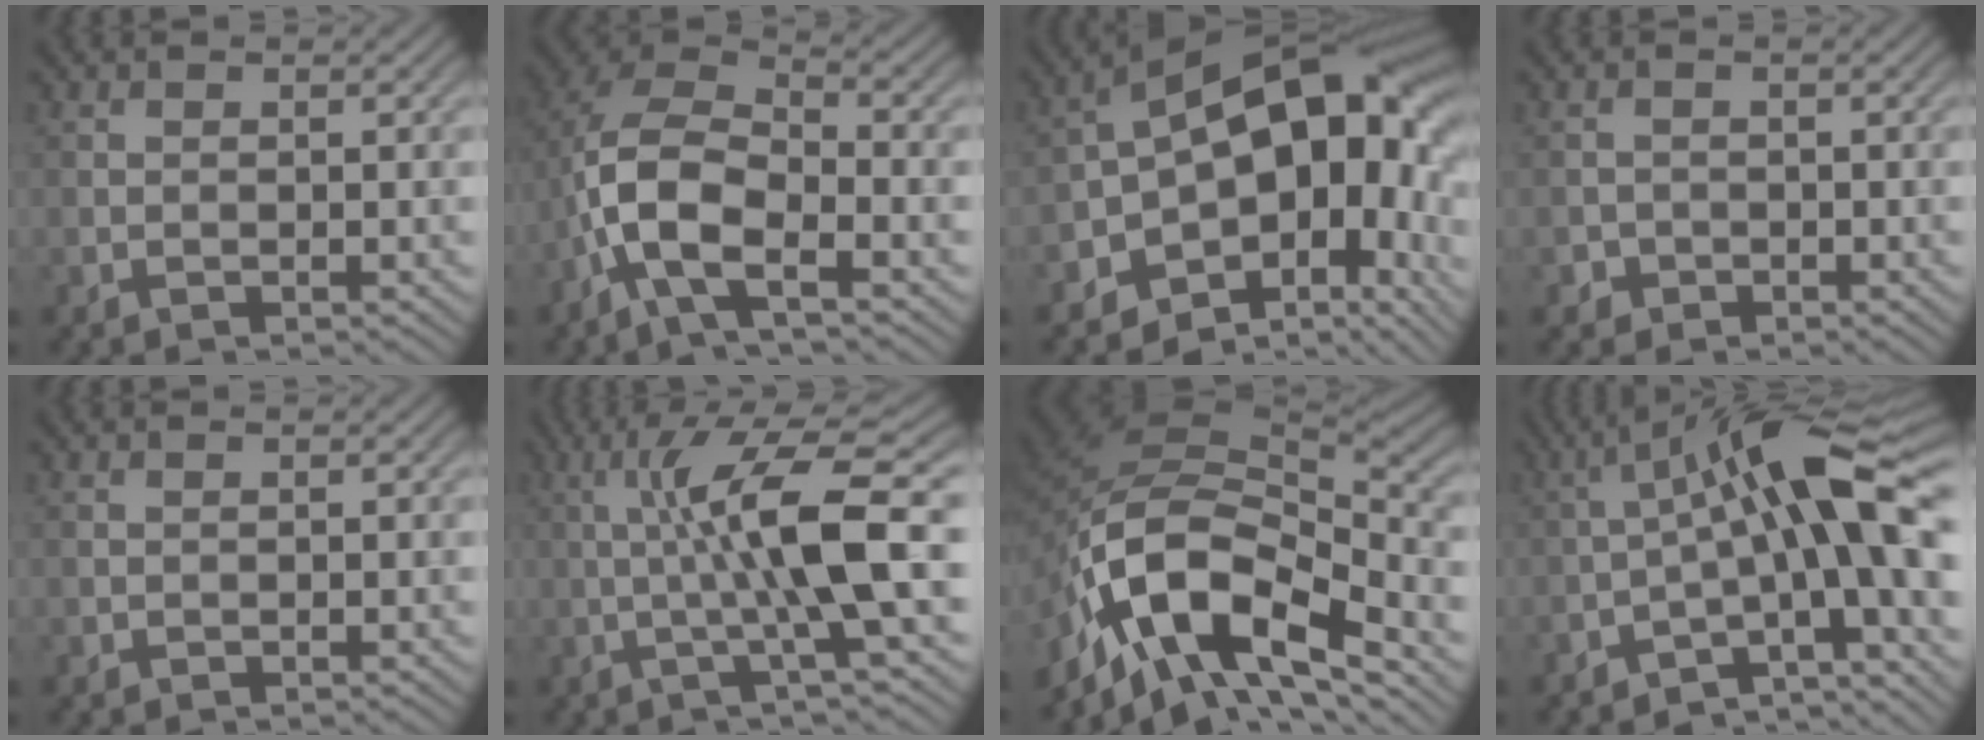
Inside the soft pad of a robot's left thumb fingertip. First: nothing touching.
{"total": 9.6, "force": [-3.9, 4.0, 7.8], "torque": [-0.166, 0.009, -0.088]}
{"total": 16.3, "force": [-2.1, 10.5, 12.3], "torque": [-0.172, -0.008, -0.023]}
{"total": 1.5, "force": [-0.8, 1.2, 0.2], "torque": [0.005, -0.002, -0.018]}
{"total": 0.0}
{"total": 10.6, "force": [-0.1, 1.4, 10.6], "torque": [-0.167, 0.016, -0.006]}
{"total": 16.2, "force": [-7.4, 8.0, 12.0], "torque": [-0.237, 0.000, -0.152]}
{"total": 14.0, "force": [-2.0, 3.5, 13.4], "torque": [-0.194, 0.028, -0.041]}